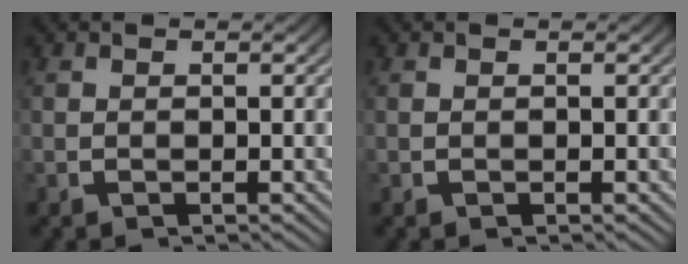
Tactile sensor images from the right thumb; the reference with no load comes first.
{"total": 0.0}